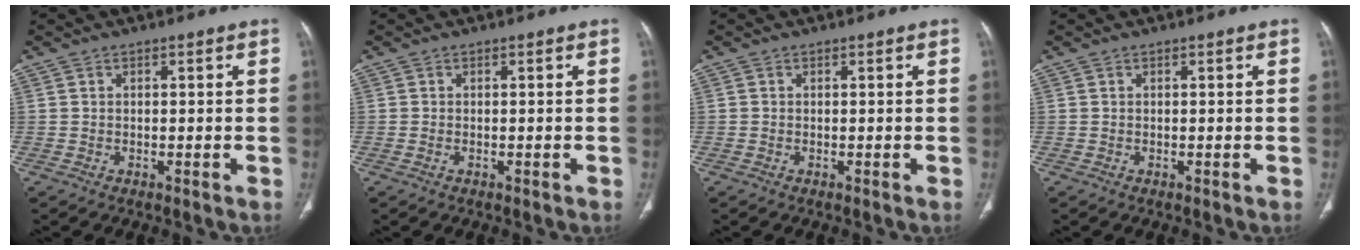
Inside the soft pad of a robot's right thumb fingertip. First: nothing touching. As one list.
[{"total": 0.9, "force": [0.4, 0.4, -0.8], "torque": [0.009, 0.002, 0.008]}, {"total": 1.1, "force": [0.5, 0.3, -1.0], "torque": [0.017, 0.001, 0.006]}, {"total": 0.0}]